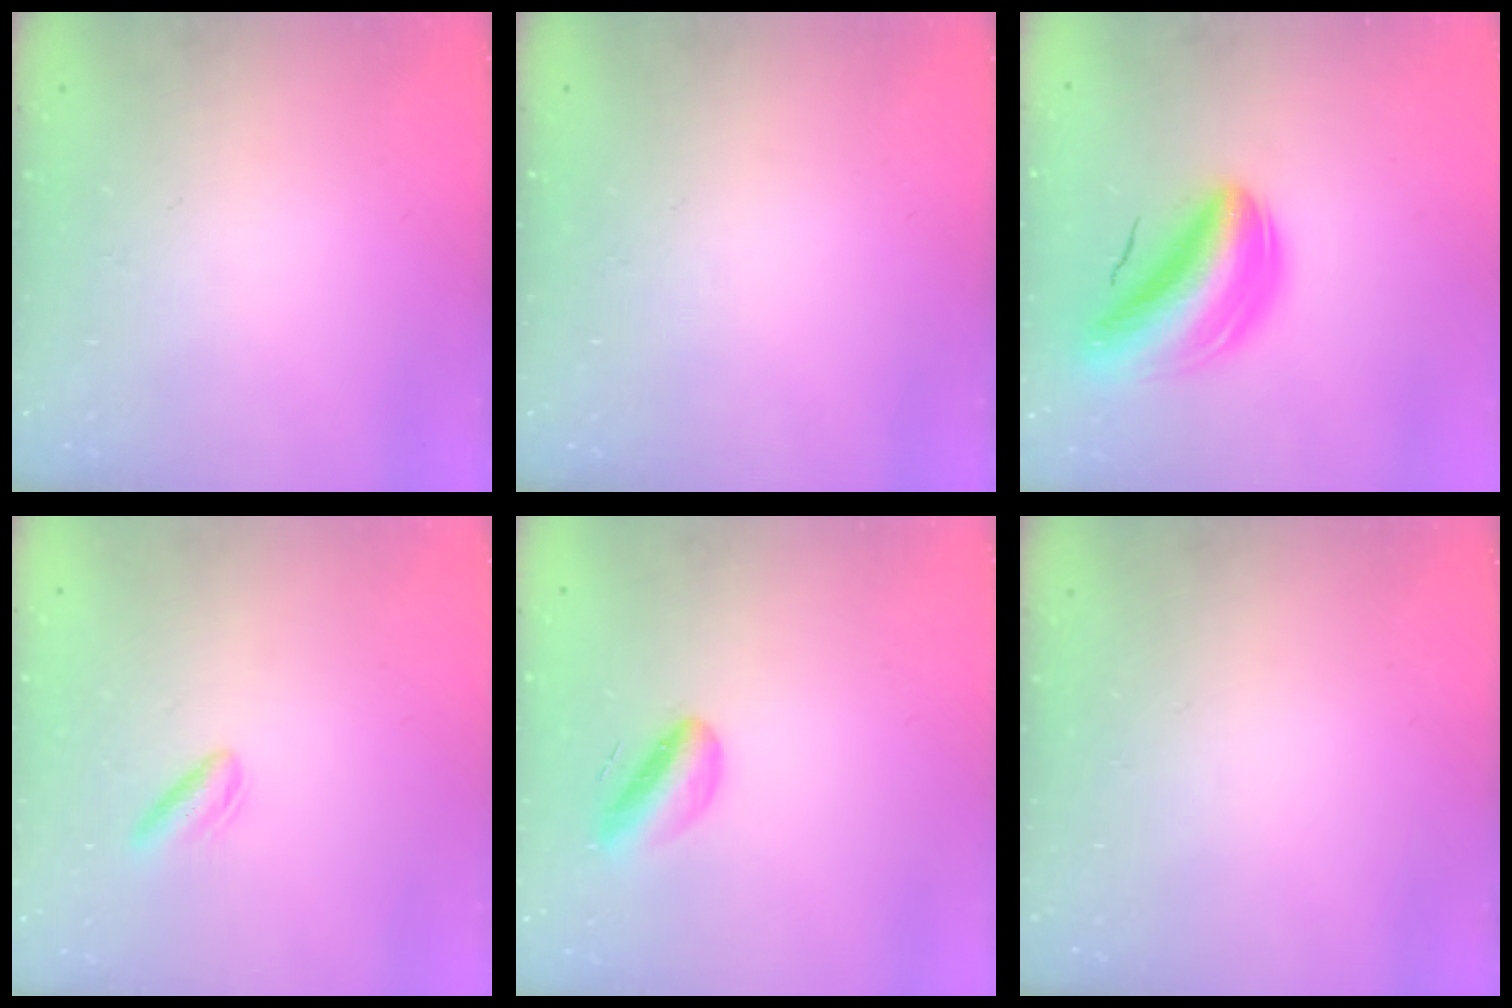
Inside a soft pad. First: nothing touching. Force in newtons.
{"total": 0.0}
{"total": 12.7, "press": 12.1, "slide": 3.7}
{"total": 2.6, "press": 2.2, "slide": 1.3}
{"total": 6.1, "press": 5.7, "slide": 2.2}
{"total": 0.0}